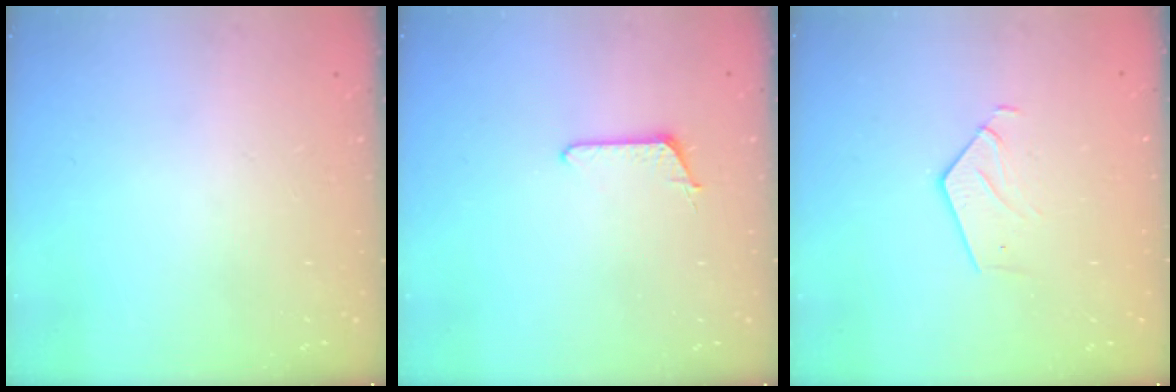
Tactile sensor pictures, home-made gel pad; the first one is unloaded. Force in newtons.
{"total": 5.6, "press": 5.5, "slide": 0.7}
{"total": 3.6, "press": 3.6, "slide": 0.3}